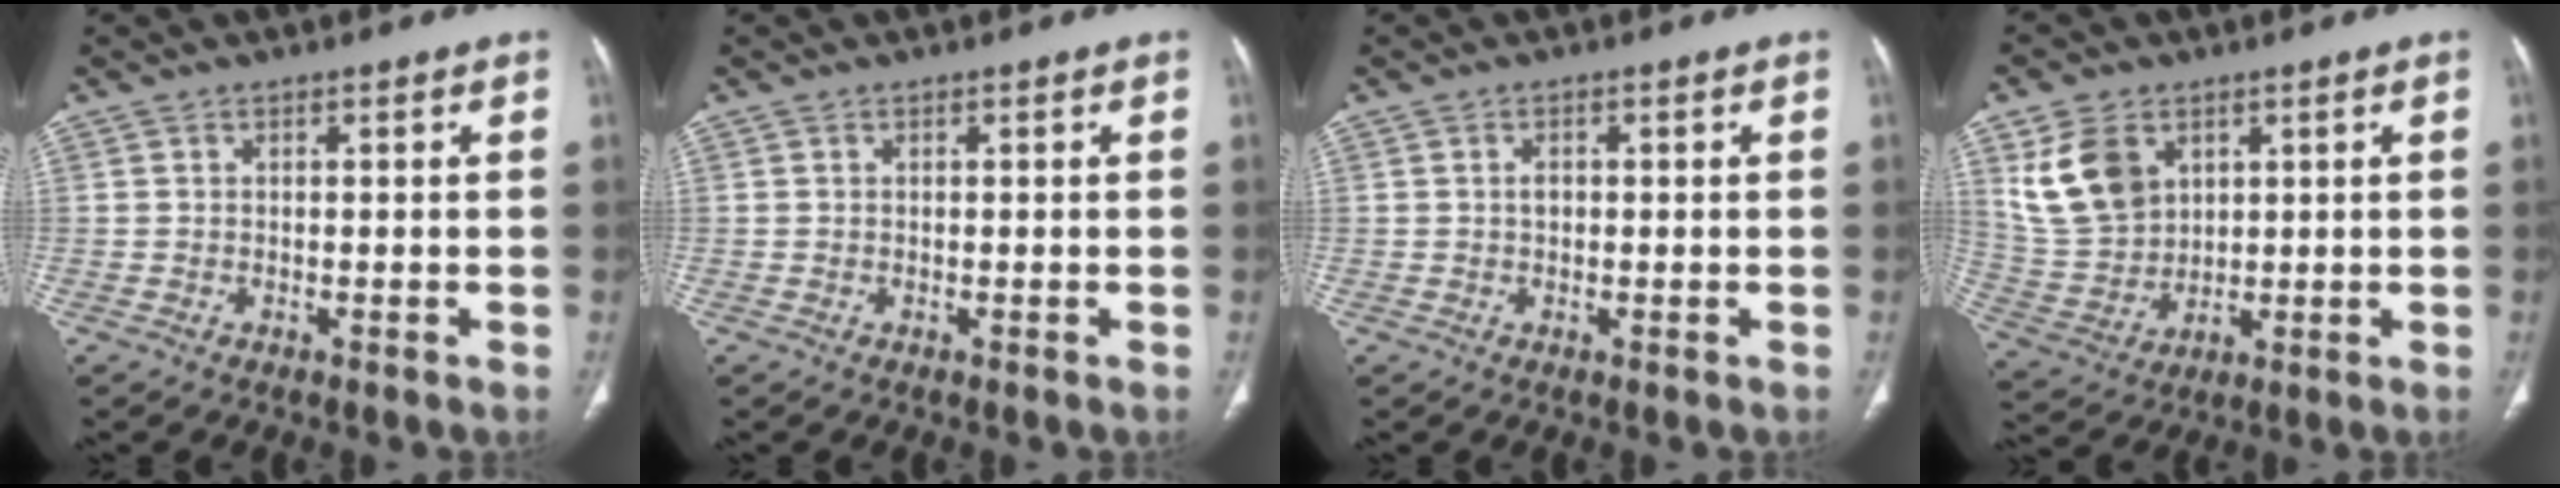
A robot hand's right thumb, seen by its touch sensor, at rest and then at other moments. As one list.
[{"total": 0.0}, {"total": 1.2, "force": [0.1, 0.9, 0.8], "torque": [-0.012, 0.003, 0.001]}, {"total": 11.4, "force": [4.6, 8.3, 6.3], "torque": [-0.106, -0.015, 0.107]}]